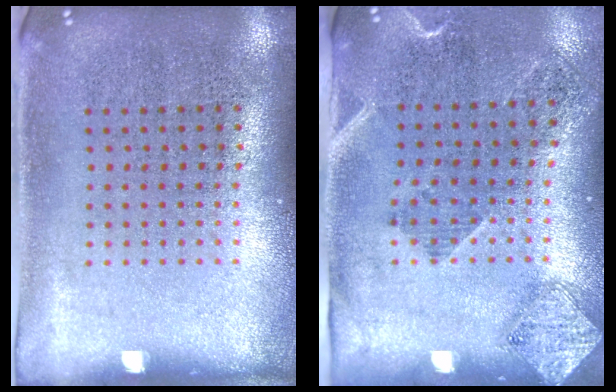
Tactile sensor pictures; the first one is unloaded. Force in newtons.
{"total": 1.8, "press": 1.4, "slide": 1.2}